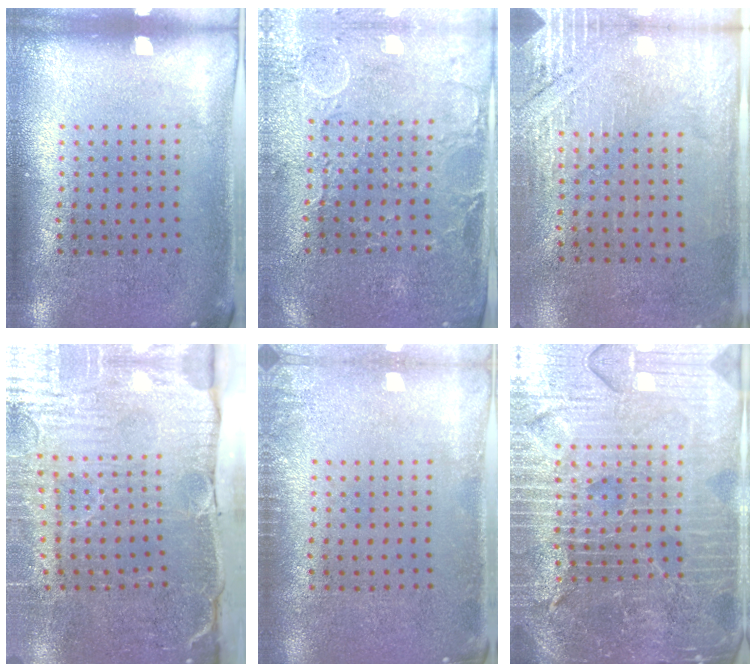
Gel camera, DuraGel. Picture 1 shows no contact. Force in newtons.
{"total": 0.6, "press": 0.3, "slide": 0.5}
{"total": 2.8, "press": 2.5, "slide": 1.3}
{"total": 5.1, "press": 4.3, "slide": 2.7}
{"total": 1.1, "press": 1.1, "slide": 0.2}
{"total": 6.1, "press": 5.4, "slide": 2.8}